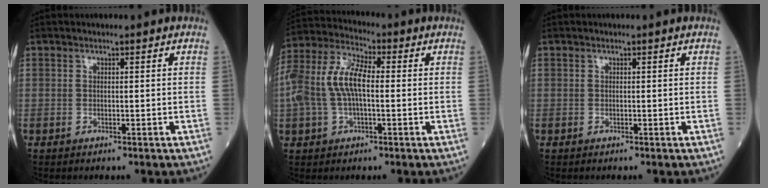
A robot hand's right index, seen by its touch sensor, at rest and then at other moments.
{"total": 10.5, "force": [0.0, 4.6, 9.5], "torque": [-0.218, 0.030, -0.002]}
{"total": 0.0}